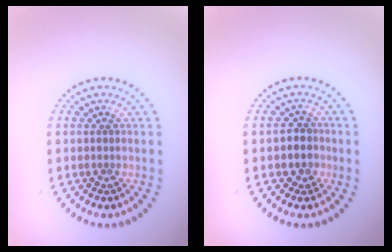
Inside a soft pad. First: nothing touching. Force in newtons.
{"total": 2.5, "press": 2.3, "slide": 1.0}